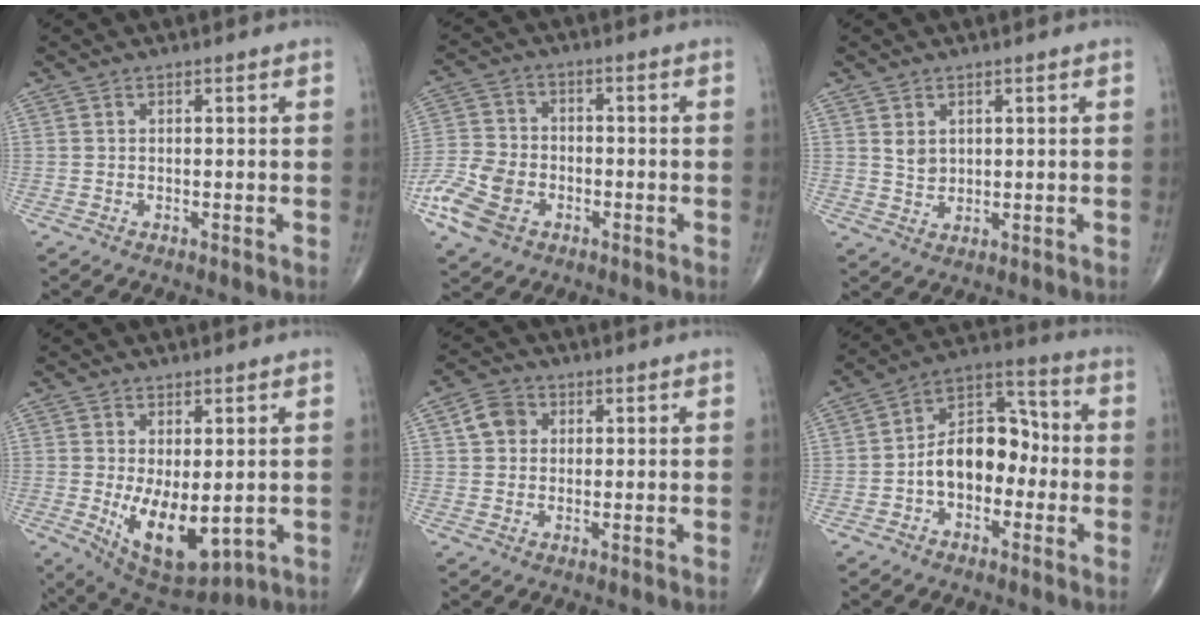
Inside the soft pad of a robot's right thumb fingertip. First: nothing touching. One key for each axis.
{"total": 10.8, "fx": -4.5, "fy": 7.6, "fz": 6.3, "tx": -0.126, "ty": 0.012, "tz": -0.090}
{"total": 2.9, "fx": 1.1, "fy": 2.1, "fz": 1.6, "tx": -0.020, "ty": -0.013, "tz": 0.028}
{"total": 11.8, "fx": -1.5, "fy": 5.8, "fz": 10.1, "tx": -0.148, "ty": -0.024, "tz": 0.002}
{"total": 4.8, "fx": 1.2, "fy": 4.1, "fz": 2.2, "tx": -0.027, "ty": 0.005, "tz": 0.016}
{"total": 12.7, "fx": -2.2, "fy": 8.4, "fz": 9.3, "tx": -0.121, "ty": 0.049, "tz": -0.050}